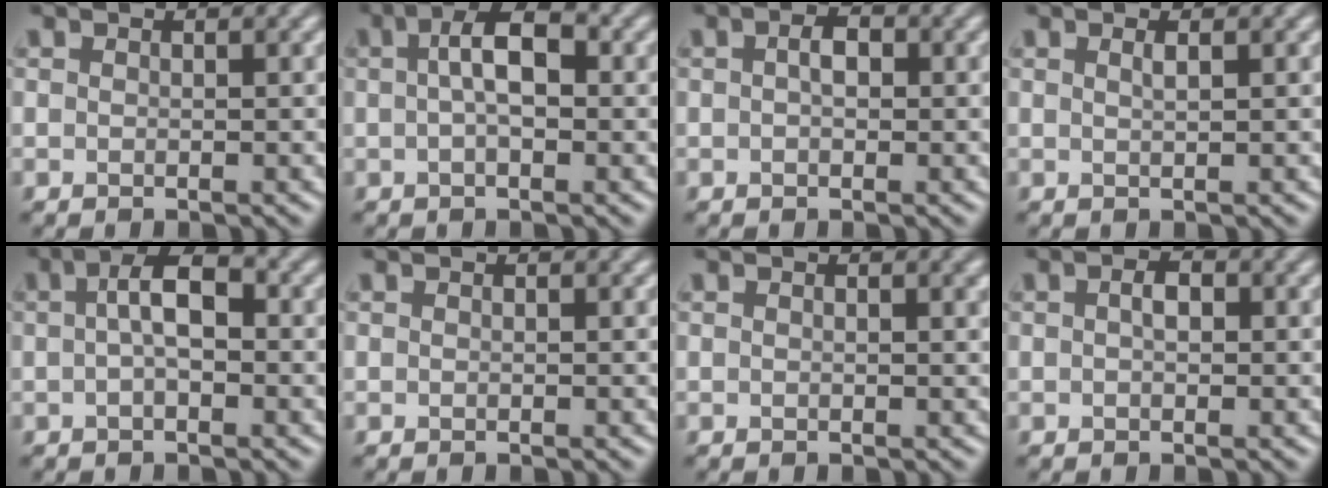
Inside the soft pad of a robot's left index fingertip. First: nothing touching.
{"total": 4.2, "force": [0.5, 1.7, 3.8], "torque": [-0.066, 0.009, 0.002]}
{"total": 1.8, "force": [0.2, 1.0, 1.4], "torque": [-0.023, 0.004, -0.002]}
{"total": 0.9, "force": [0.4, 0.3, 0.8], "torque": [-0.008, 0.004, 0.005]}
{"total": 3.8, "force": [0.2, 1.5, 3.4], "torque": [-0.062, 0.009, -0.002]}
{"total": 0.0}
{"total": 0.9, "force": [0.4, 0.2, 0.8], "torque": [-0.008, 0.002, 0.005]}
{"total": 1.5, "force": [0.2, 0.8, 1.2], "torque": [-0.019, 0.004, 0.000]}